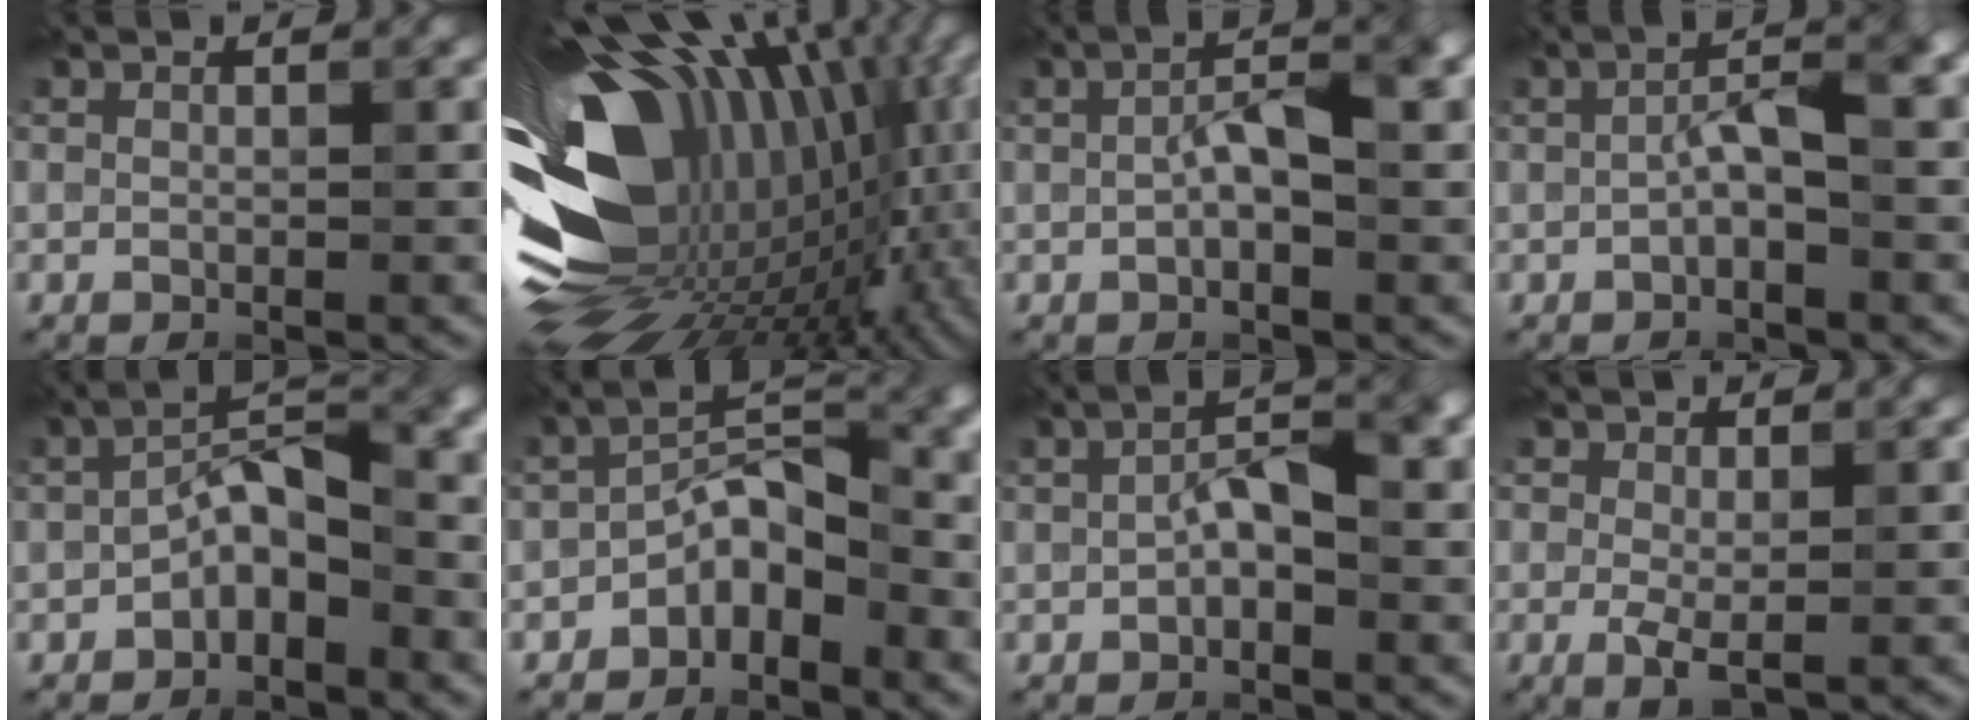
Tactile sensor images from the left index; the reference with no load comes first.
{"total": 18.8, "force": [-0.7, 11.9, 14.5], "torque": [-0.266, -0.030, 0.002]}
{"total": 4.8, "force": [0.2, 1.6, 4.5], "torque": [-0.081, 0.009, 0.000]}
{"total": 3.7, "force": [-0.3, 0.8, 3.6], "torque": [-0.068, 0.015, -0.009]}
{"total": 5.0, "force": [-1.9, 2.1, 4.1], "torque": [-0.066, 0.020, -0.041]}
{"total": 5.1, "force": [-2.7, 2.3, 3.6], "torque": [-0.052, 0.022, -0.055]}
{"total": 4.2, "force": [0.0, 1.8, 3.8], "torque": [-0.068, 0.010, -0.006]}
{"total": 1.8, "force": [-0.1, 0.9, 1.5], "torque": [-0.033, -0.003, 0.000]}